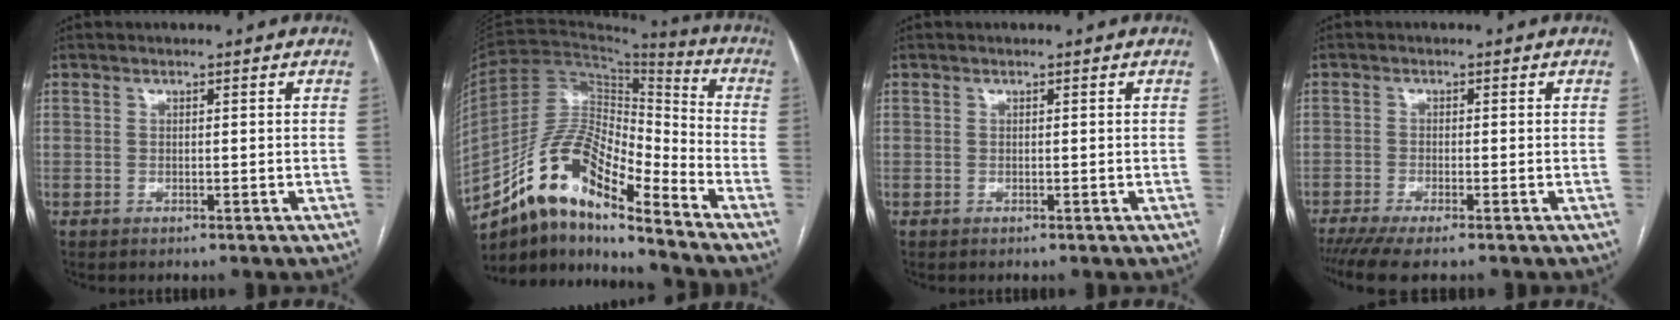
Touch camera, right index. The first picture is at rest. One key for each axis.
{"total": 15.3, "fx": -11.0, "fy": 3.8, "fz": 10.0, "tx": -0.184, "ty": 0.037, "tz": -0.194}
{"total": 0.0}
{"total": 5.8, "fx": -4.4, "fy": 0.4, "fz": 3.7, "tx": -0.056, "ty": -0.012, "tz": -0.073}